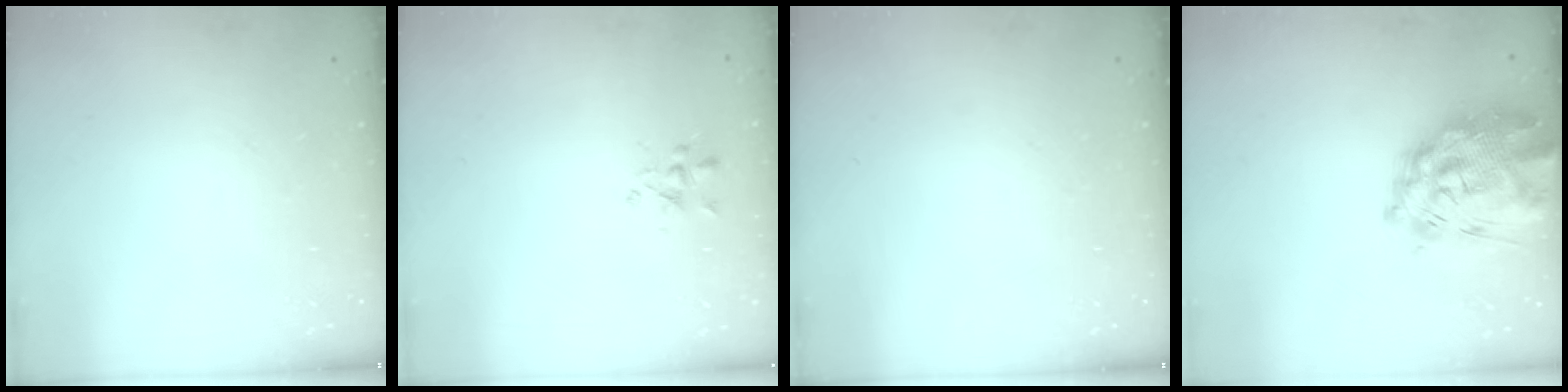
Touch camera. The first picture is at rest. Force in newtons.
{"total": 1.8, "press": 1.7, "slide": 0.7}
{"total": 0.0}
{"total": 8.4, "press": 7.6, "slide": 3.4}